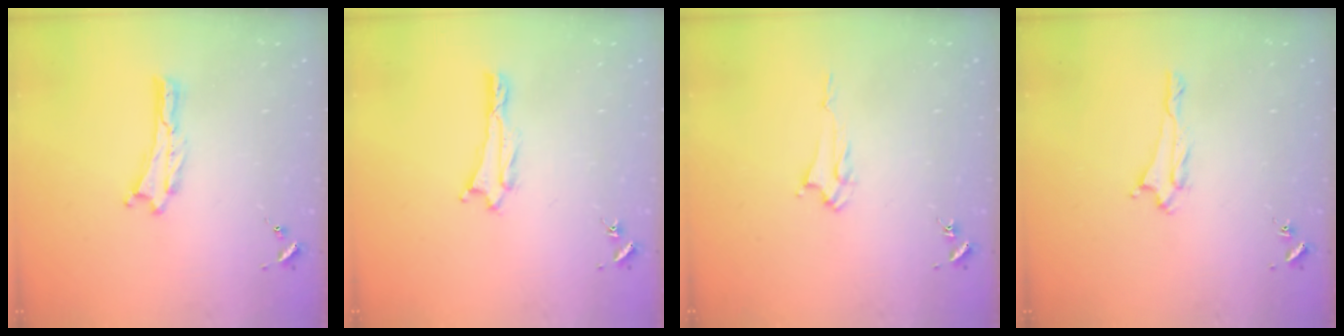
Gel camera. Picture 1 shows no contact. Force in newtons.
{"total": 1.0, "press": 1.0, "slide": 0.2}
{"total": 2.4, "press": 2.4, "slide": 0.3}
{"total": 1.7, "press": 1.7, "slide": 0.3}